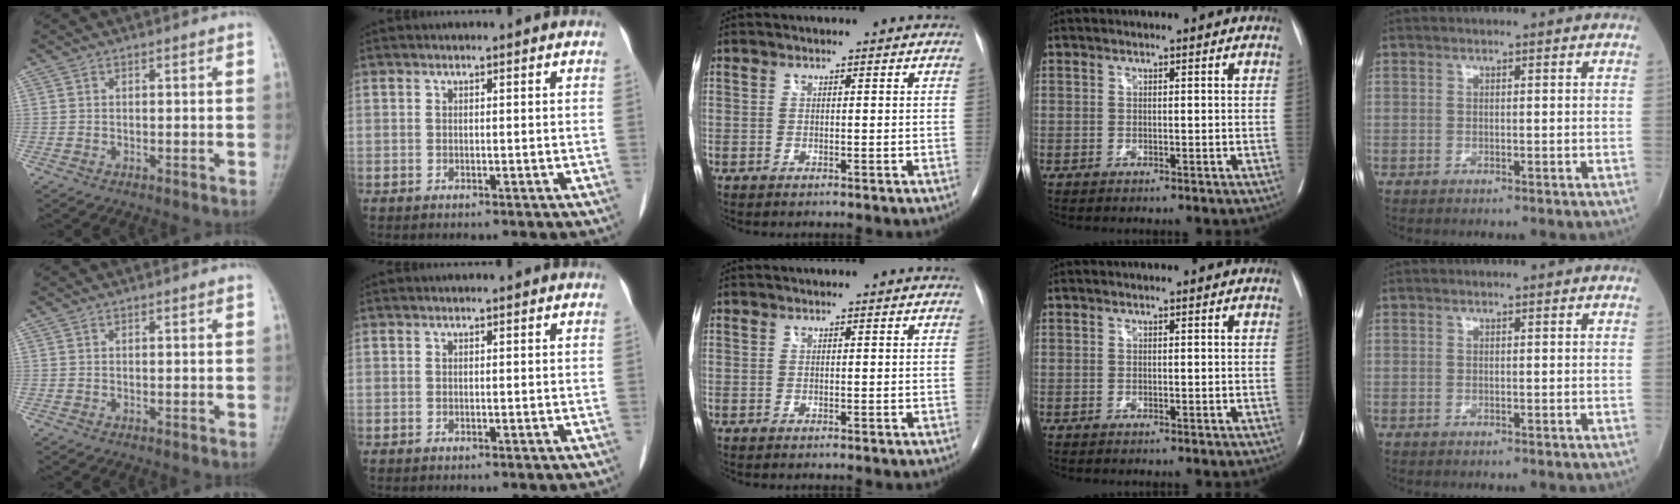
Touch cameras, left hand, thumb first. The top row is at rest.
{}